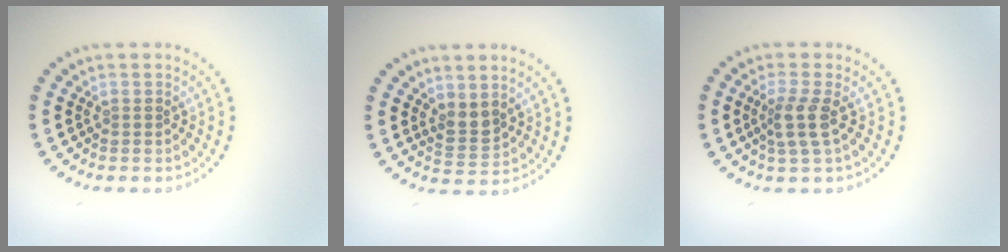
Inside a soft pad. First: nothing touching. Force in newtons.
{"total": 1.9, "press": 1.6, "slide": 1.0}
{"total": 2.3, "press": 1.8, "slide": 1.4}